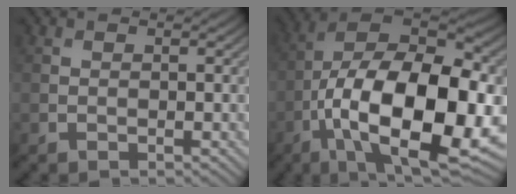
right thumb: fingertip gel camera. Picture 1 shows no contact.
{"total": 20.1, "force": [-5.9, 8.9, 17.1], "torque": [-0.306, -0.009, -0.103]}